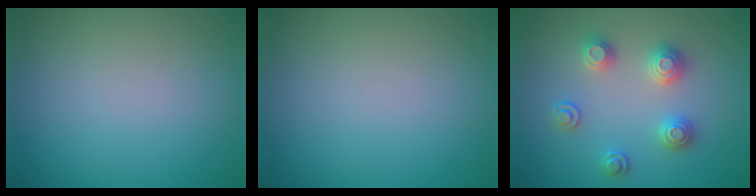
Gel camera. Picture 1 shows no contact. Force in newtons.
{"total": 0.0}
{"total": 2.9, "press": 2.8, "slide": 0.8}